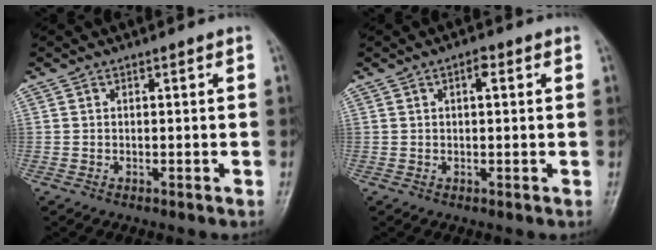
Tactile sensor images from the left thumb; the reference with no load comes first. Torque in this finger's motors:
{"motor_torque": [-0.08, 0.00, -0.26, -0.25, -0.01]}